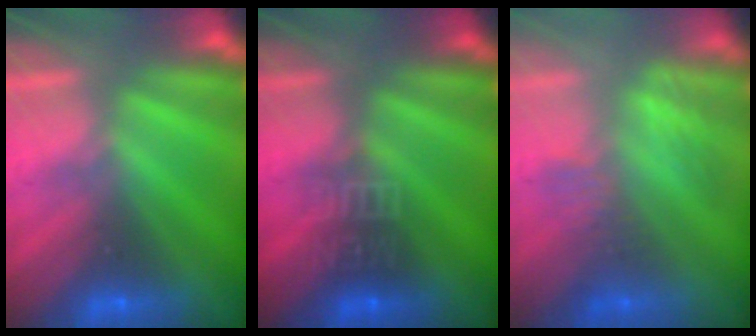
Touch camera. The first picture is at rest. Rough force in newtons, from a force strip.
{"total": 3.2}
{"total": 2.8}